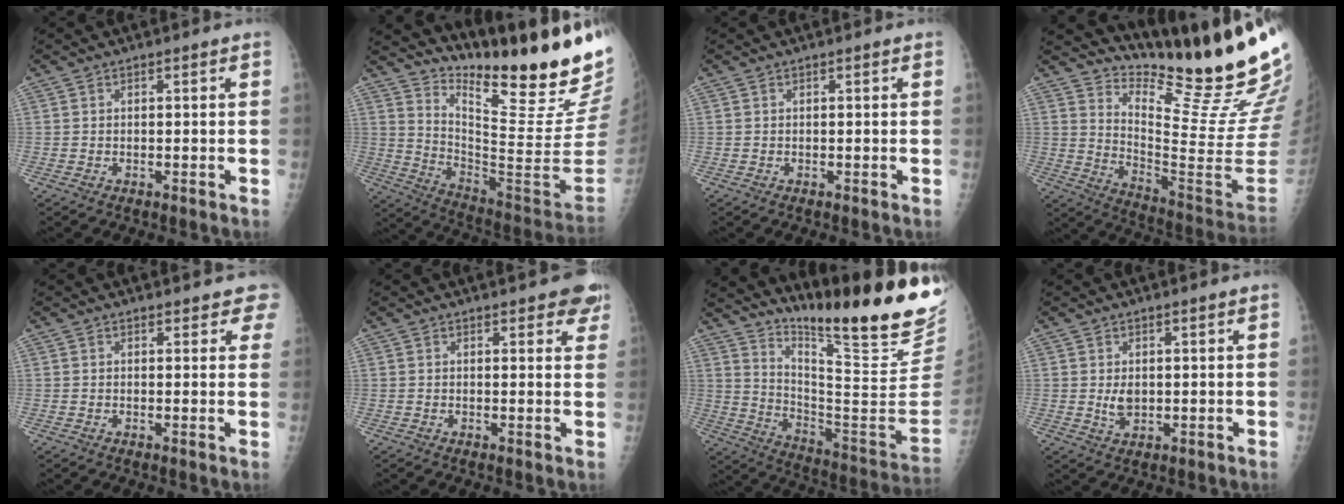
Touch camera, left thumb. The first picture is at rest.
{"total": 26.1, "force": [19.8, 3.5, 16.6], "torque": [-0.222, -0.156, 0.296]}
{"total": 0.0}
{"total": 21.8, "force": [18.9, 1.9, 10.7], "torque": [-0.131, -0.194, 0.276]}
{"total": 3.8, "force": [3.3, 1.5, 0.9], "torque": [0.024, -0.012, 0.020]}
{"total": 5.1, "force": [3.8, 2.0, 2.8], "torque": [-0.001, -0.011, 0.037]}
{"total": 28.1, "force": [20.6, 3.9, 18.6], "torque": [-0.257, -0.146, 0.299]}
{"total": 2.7, "force": [0.6, 1.6, 2.1], "torque": [-0.030, -0.009, 0.016]}